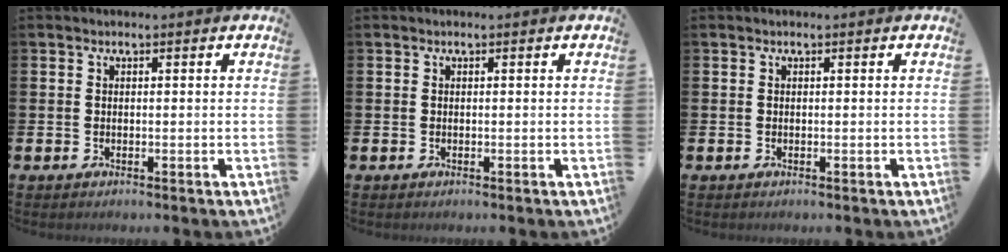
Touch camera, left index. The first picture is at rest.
{"total": 0.0}
{"total": 0.0}